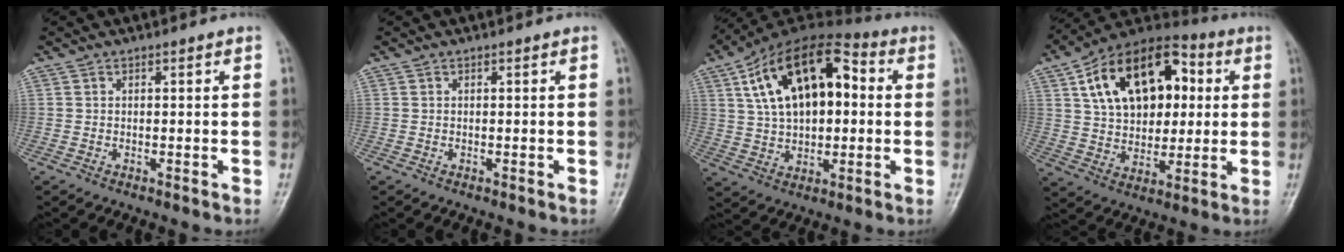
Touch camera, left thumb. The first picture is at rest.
{"total": 0.0}
{"total": 19.8, "force": [4.5, 11.1, 15.8], "torque": [-0.243, 0.022, 0.066]}
{"total": 21.0, "force": [5.8, 13.3, 15.2], "torque": [-0.205, 0.011, 0.092]}